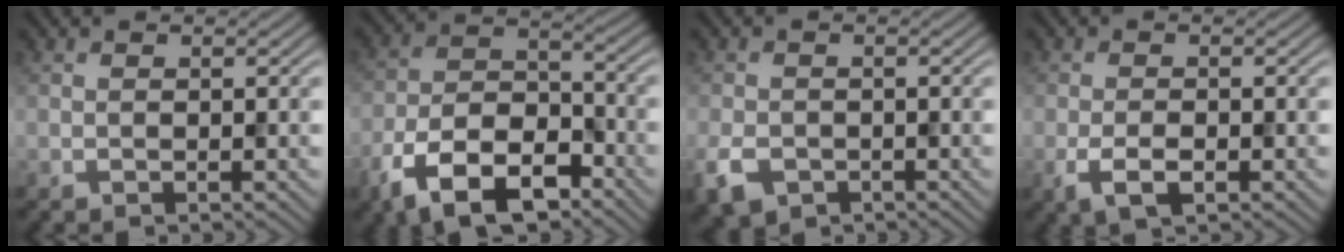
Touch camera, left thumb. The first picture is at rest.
{"total": 12.5, "force": [-7.7, 6.2, 7.6], "torque": [-0.156, -0.013, -0.154]}
{"total": 4.3, "force": [-2.2, 3.0, 2.1], "torque": [-0.060, -0.013, -0.048]}
{"total": 3.6, "force": [-1.6, 1.6, 2.7], "torque": [-0.059, -0.006, -0.033]}